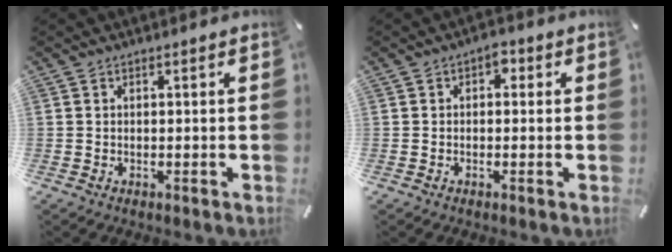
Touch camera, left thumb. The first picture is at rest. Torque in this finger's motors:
{"motor_torque": [0.04, -0.02, 0.09, -0.14, 0.07]}